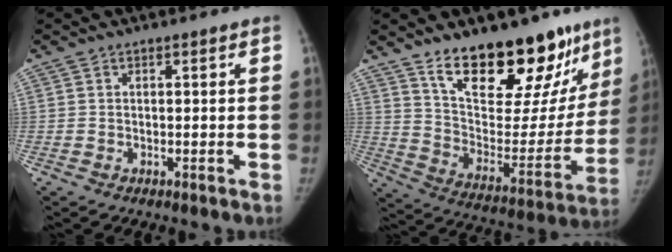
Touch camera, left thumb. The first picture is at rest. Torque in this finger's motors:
{"motor_torque": [2.07, 2.13, 1.10, -1.68, 0.36]}